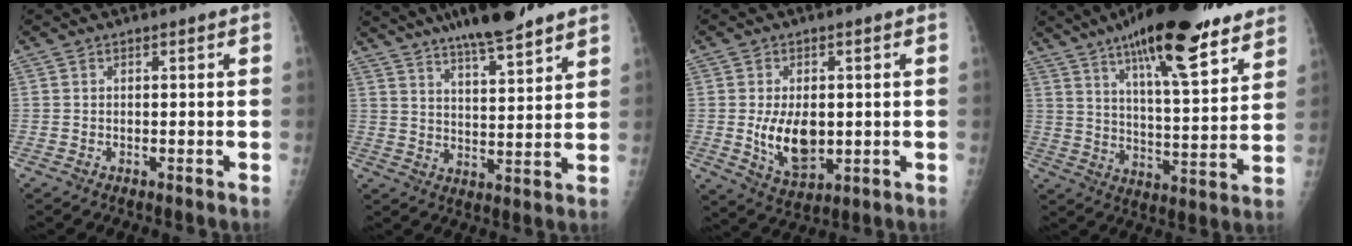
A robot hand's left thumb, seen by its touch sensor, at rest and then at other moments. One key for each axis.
{"total": 14.0, "fx": 11.0, "fy": 2.6, "fz": 8.4, "tx": -0.116, "ty": -0.045, "tz": 0.179}
{"total": 9.0, "fx": -0.4, "fy": 5.2, "fz": 7.3, "tx": -0.108, "ty": -0.015, "tz": 0.007}
{"total": 23.7, "fx": 15.9, "fy": 6.0, "fz": 16.5, "tx": -0.231, "ty": -0.051, "tz": 0.247}